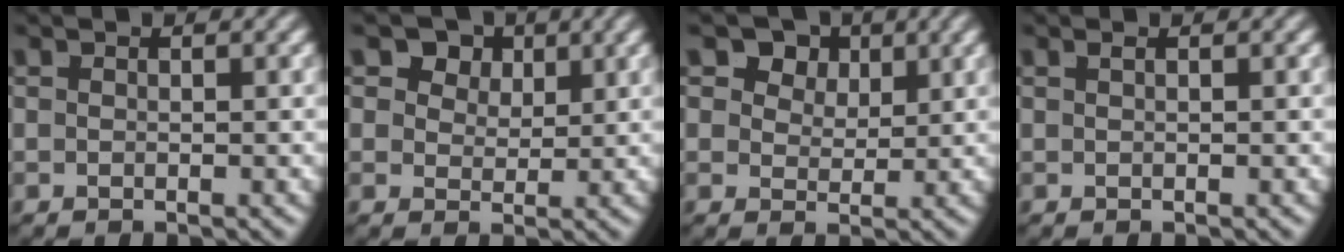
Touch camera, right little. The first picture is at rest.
{"total": 6.7, "force": [2.8, 5.2, 3.3], "torque": [-0.062, -0.005, 0.044]}
{"total": 7.3, "force": [3.0, 5.6, 3.6], "torque": [-0.066, -0.003, 0.048]}
{"total": 0.7, "force": [0.1, -0.7, 0.1], "torque": [0.005, 0.004, 0.003]}